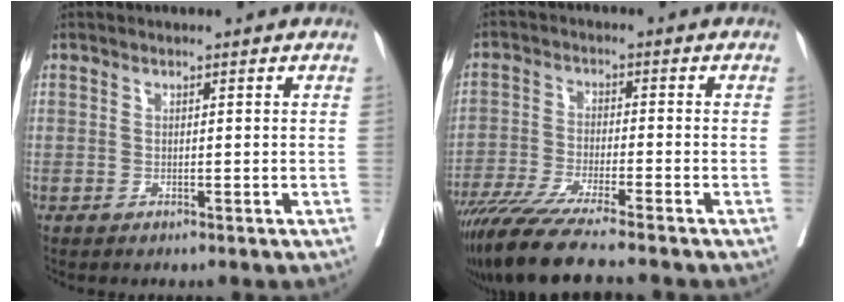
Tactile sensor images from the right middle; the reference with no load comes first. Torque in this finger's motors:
{"motor_torque": [1.17, -0.97, 0.26, 0.12]}